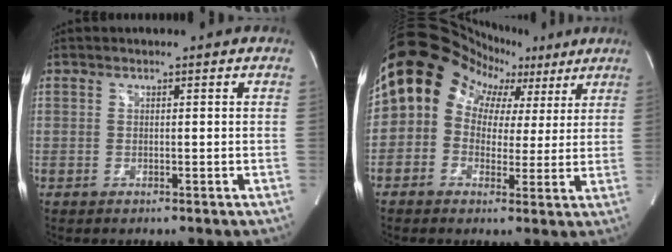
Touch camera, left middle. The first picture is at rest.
{"total": 12.7, "force": [4.5, 10.9, 4.6], "torque": [-0.082, 0.070, 0.068]}